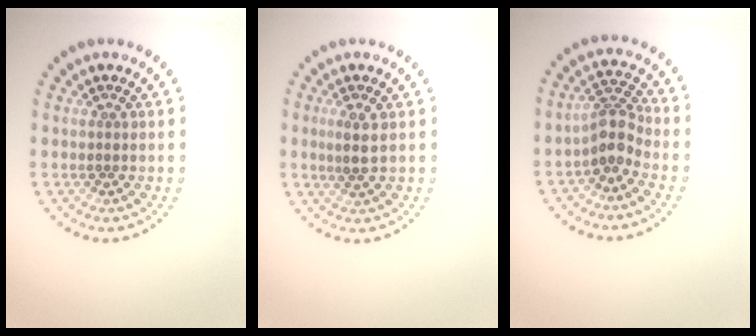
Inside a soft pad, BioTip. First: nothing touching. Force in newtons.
{"total": 1.9, "press": 1.7, "slide": 0.8}
{"total": 2.6, "press": 2.0, "slide": 1.8}